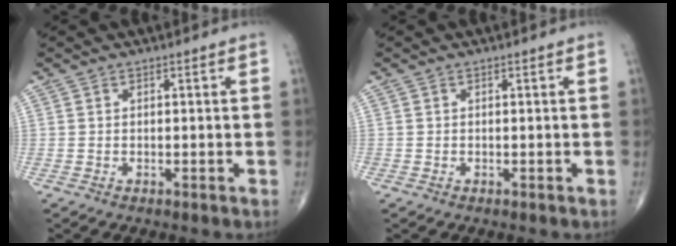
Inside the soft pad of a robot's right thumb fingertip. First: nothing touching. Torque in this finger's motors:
{"motor_torque": [0.15, 0.06, 0.10, -0.07, -0.01]}